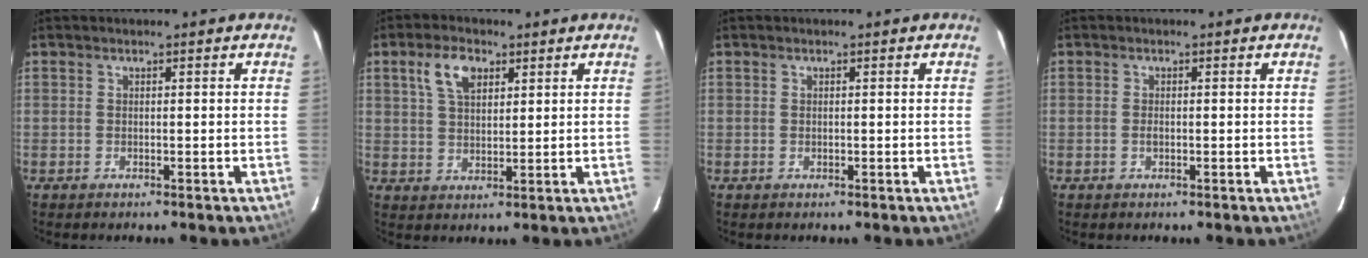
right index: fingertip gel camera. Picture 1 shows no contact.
{"total": 6.4, "force": [3.1, 3.5, 4.4], "torque": [-0.085, 0.015, 0.058]}
{"total": 0.0}
{"total": 0.9, "force": [-0.2, 0.5, 0.7], "torque": [-0.014, 0.001, -0.004]}